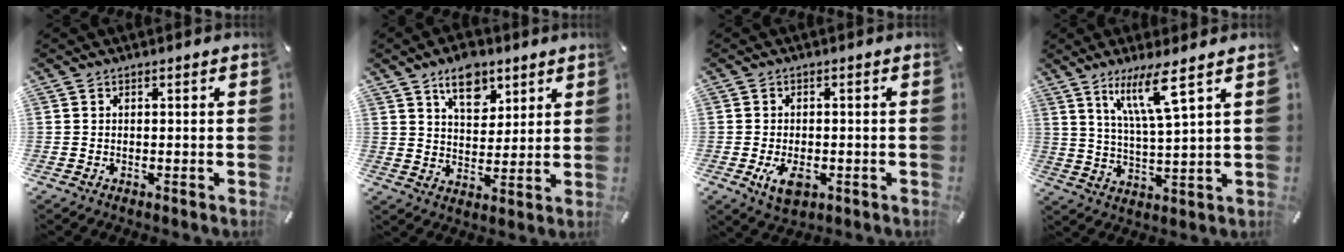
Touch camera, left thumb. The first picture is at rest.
{"total": 9.7, "force": [5.9, 5.9, 4.8], "torque": [-0.058, -0.025, 0.101]}
{"total": 5.0, "force": [-1.6, 3.2, 3.6], "torque": [-0.070, -0.006, -0.036]}
{"total": 10.7, "force": [6.2, 1.4, 8.6], "torque": [-0.159, -0.019, 0.101]}